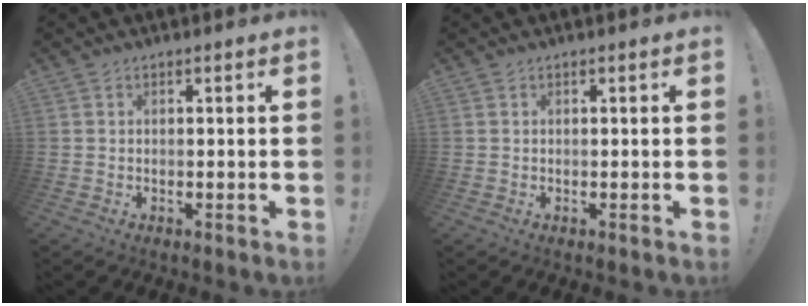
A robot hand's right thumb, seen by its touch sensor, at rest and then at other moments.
{"total": 0.0}